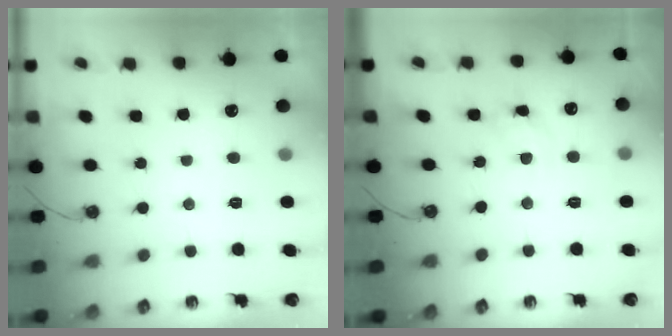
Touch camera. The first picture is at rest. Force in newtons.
{"total": 8.6, "press": 8.6, "slide": 0.7}